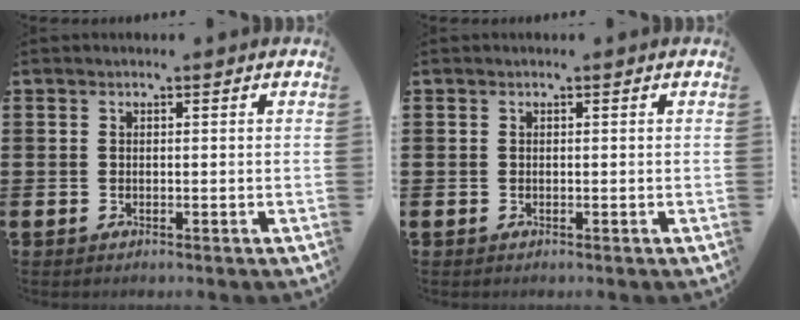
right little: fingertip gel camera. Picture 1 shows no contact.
{"total": 0.0}